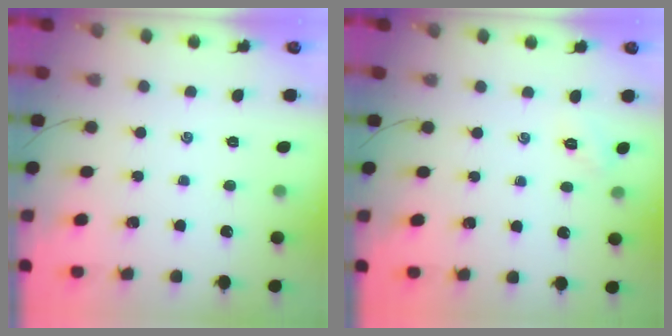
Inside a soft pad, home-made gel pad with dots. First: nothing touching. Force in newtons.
{"total": 2.2, "press": 2.2, "slide": 0.6}